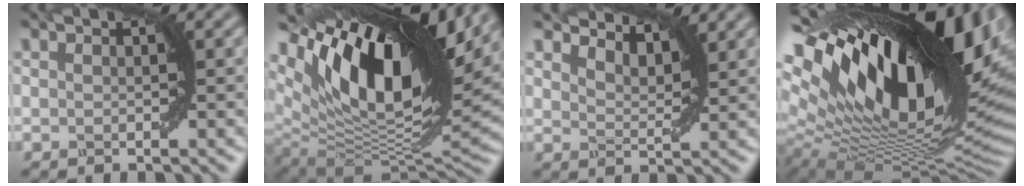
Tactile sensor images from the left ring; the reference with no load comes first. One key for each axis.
{"total": 15.6, "fx": 6.0, "fy": 7.9, "fz": 12.0, "tx": -0.216, "ty": 0.026, "tz": 0.103}
{"total": 3.9, "fx": 3.7, "fy": 0.6, "fz": 1.0, "tx": -0.031, "ty": 0.002, "tz": 0.051}
{"total": 20.2, "fx": 7.1, "fy": 8.7, "fz": 16.8, "tx": -0.294, "ty": 0.021, "tz": 0.135}